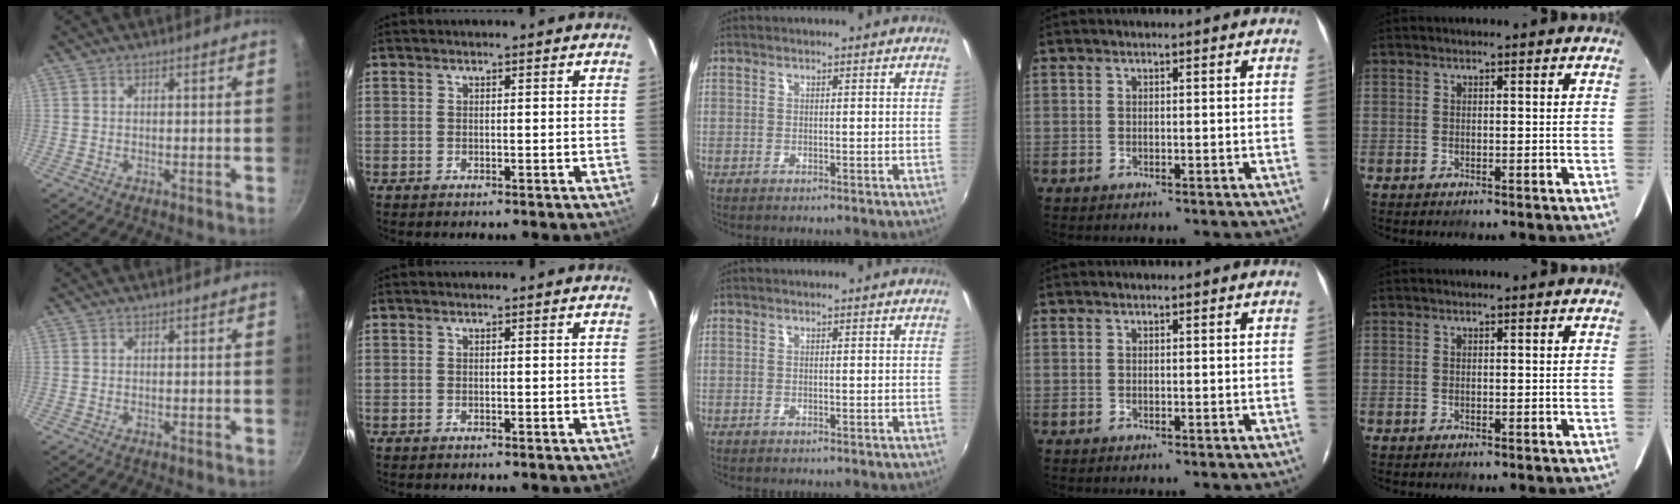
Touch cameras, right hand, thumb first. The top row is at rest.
{}